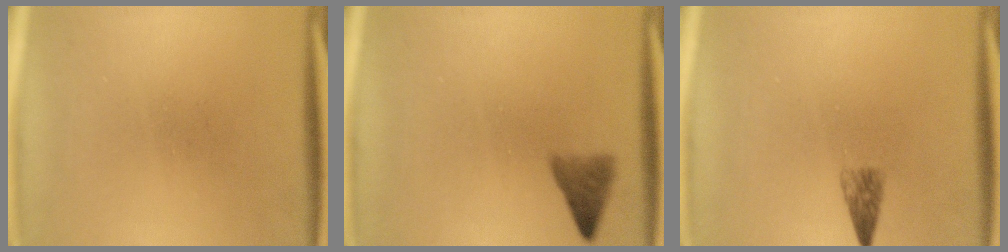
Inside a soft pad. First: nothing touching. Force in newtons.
{"total": 2.6}
{"total": 2.0}